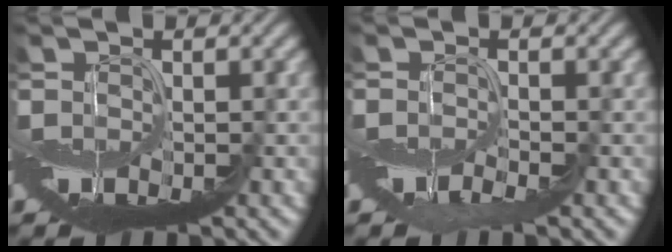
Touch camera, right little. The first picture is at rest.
{"total": 1.0, "force": [-0.6, -0.6, -0.5], "torque": [0.005, -0.001, -0.013]}